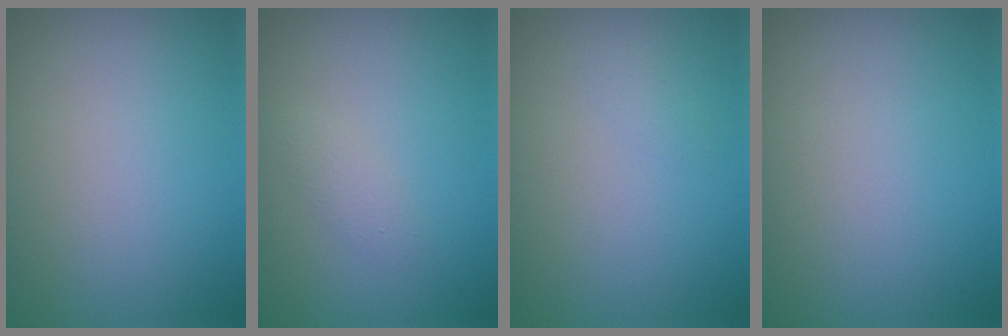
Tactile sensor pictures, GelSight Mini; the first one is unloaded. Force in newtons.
{"total": 1.0, "press": 1.0, "slide": 0.1}
{"total": 0.5, "press": 0.5, "slide": 0.0}
{"total": 0.0}